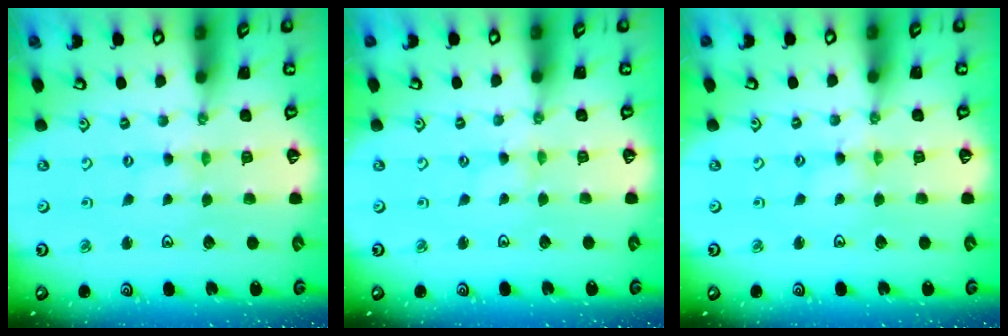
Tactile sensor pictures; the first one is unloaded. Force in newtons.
{"total": 0.0}
{"total": 1.4, "press": 1.4, "slide": 0.2}